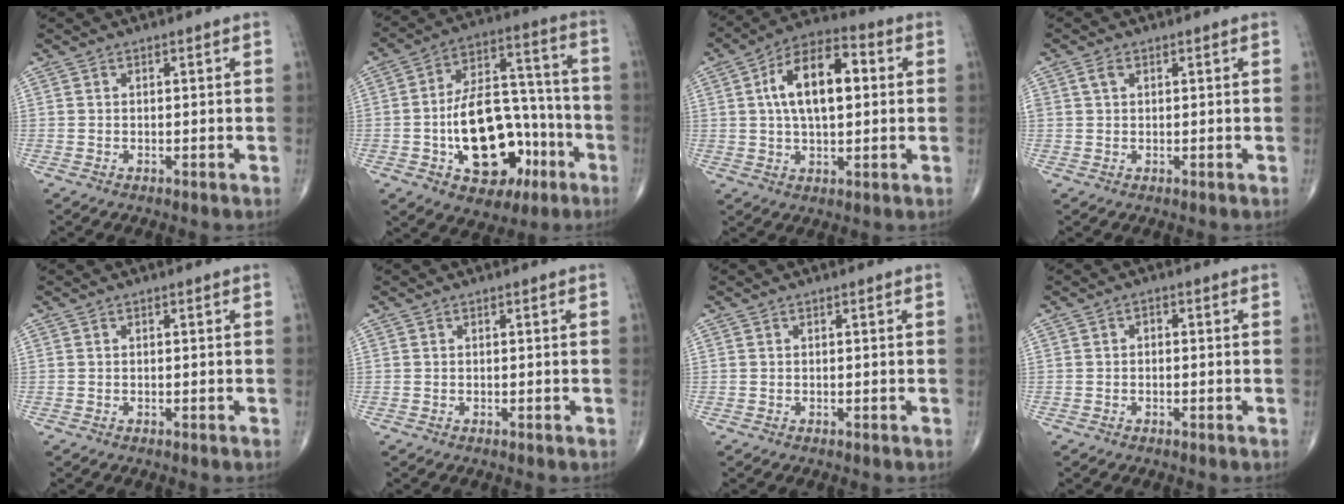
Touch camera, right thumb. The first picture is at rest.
{"total": 20.9, "force": [-6.7, 12.6, 15.3], "torque": [-0.208, 0.056, -0.093]}
{"total": 14.4, "force": [2.3, 7.3, 12.2], "torque": [-0.198, 0.021, 0.031]}
{"total": 1.7, "force": [0.7, 1.1, 1.1], "torque": [-0.023, 0.006, 0.015]}
{"total": 0.0}
{"total": 0.0}
{"total": 0.0}
{"total": 1.0, "force": [-0.1, 0.7, 0.7], "torque": [-0.005, 0.005, -0.007]}